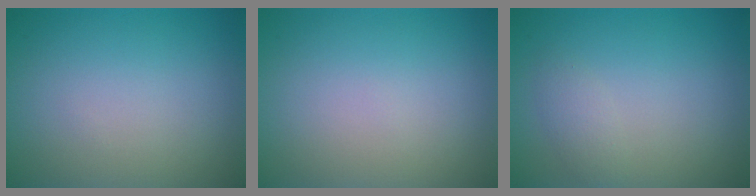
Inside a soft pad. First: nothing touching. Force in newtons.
{"total": 0.0}
{"total": 1.2, "press": 1.2, "slide": 0.0}